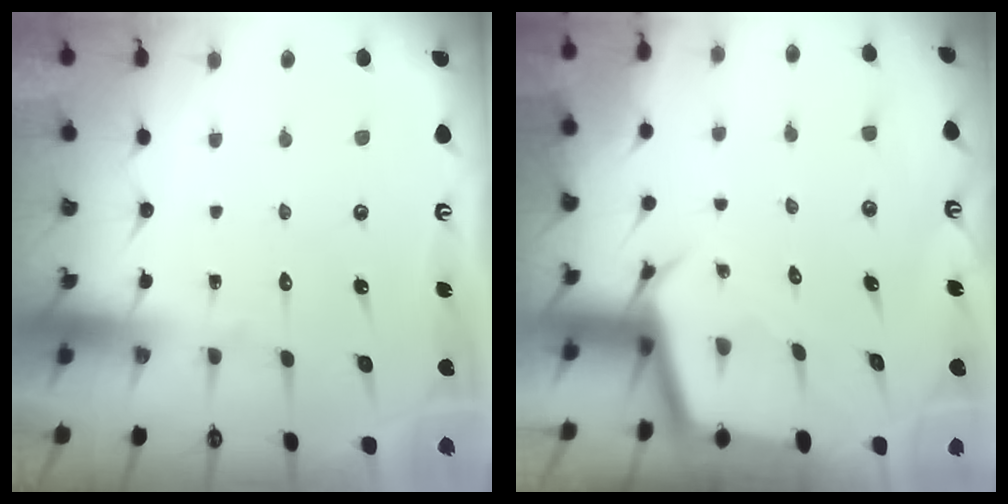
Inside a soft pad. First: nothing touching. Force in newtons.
{"total": 2.9, "press": 2.9, "slide": 0.0}